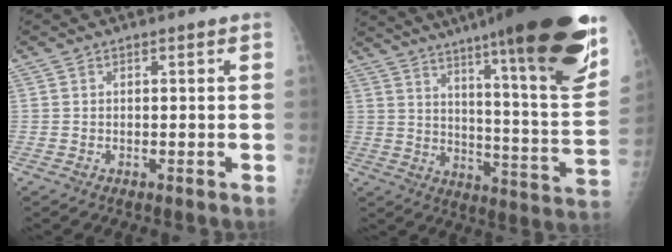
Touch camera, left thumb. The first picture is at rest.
{"total": 31.4, "force": [20.5, 3.8, 23.5], "torque": [-0.283, -0.085, 0.293]}